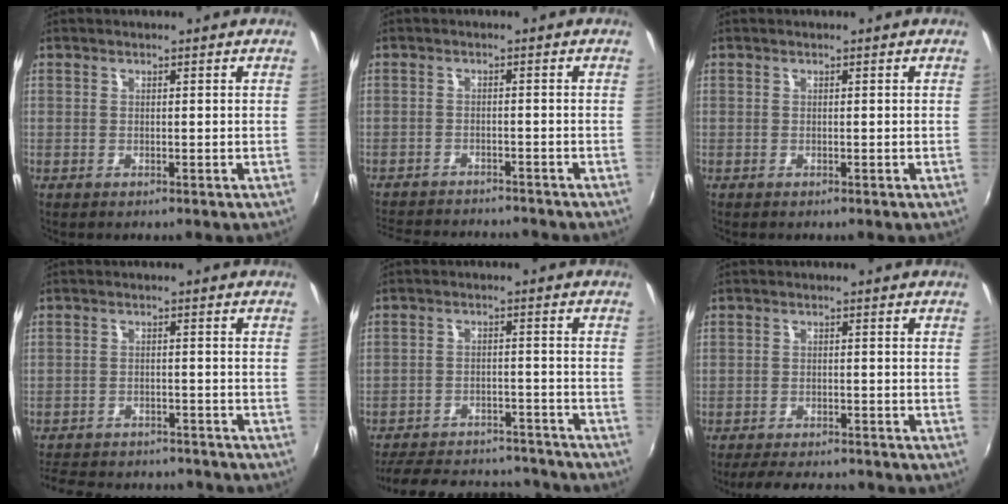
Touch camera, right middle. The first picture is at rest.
{"total": 11.6, "force": [-10.6, 2.6, 3.9], "torque": [-0.099, -0.009, -0.159]}
{"total": 0.0}
{"total": 16.8, "force": [-14.5, 5.8, 6.2], "torque": [-0.142, 0.004, -0.198]}
{"total": 23.0, "force": [-20.0, 7.5, 8.4], "torque": [-0.181, 0.018, -0.253]}
{"total": 8.5, "force": [-7.6, 2.0, 3.3], "torque": [-0.082, -0.008, -0.112]}